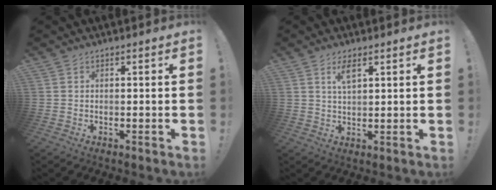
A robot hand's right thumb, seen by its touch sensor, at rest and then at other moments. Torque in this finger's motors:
{"motor_torque": [-0.20, 0.98, 0.68, 0.21, 0.06]}